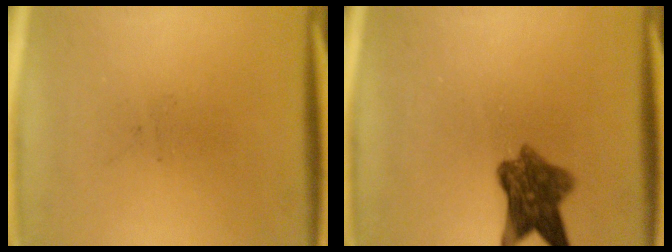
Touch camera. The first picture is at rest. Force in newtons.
{"total": 7.4}